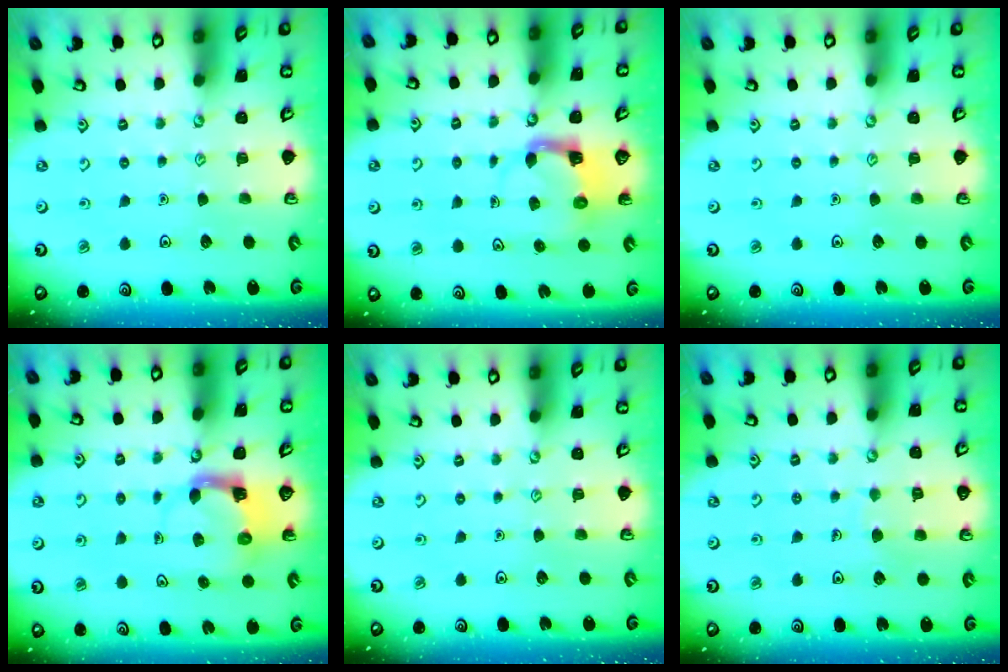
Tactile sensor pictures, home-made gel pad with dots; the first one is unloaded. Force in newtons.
{"total": 3.9, "press": 3.8, "slide": 0.7}
{"total": 0.0}
{"total": 3.8, "press": 3.8, "slide": 0.7}
{"total": 0.0}
{"total": 4.6, "press": 4.6, "slide": 0.4}